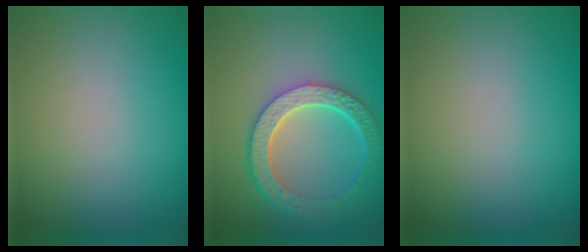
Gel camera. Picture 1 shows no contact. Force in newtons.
{"total": 6.0, "press": 4.5, "slide": 4.0}
{"total": 0.0}